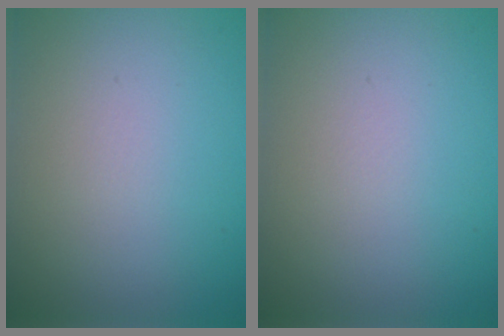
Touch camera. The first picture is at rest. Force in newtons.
{"total": 0.0}